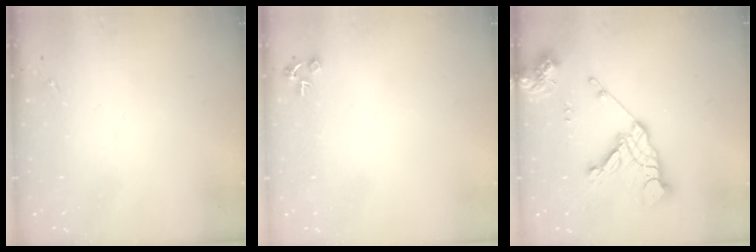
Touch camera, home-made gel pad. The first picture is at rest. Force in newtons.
{"total": 4.7, "press": 4.7, "slide": 0.2}
{"total": 16.5, "press": 16.4, "slide": 2.2}